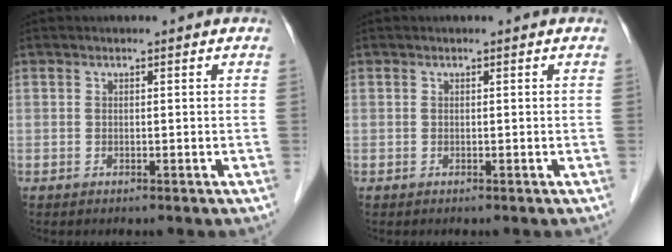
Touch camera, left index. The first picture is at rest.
{"total": 0.0}